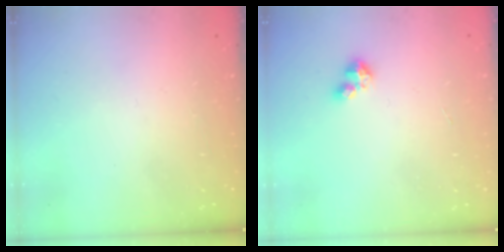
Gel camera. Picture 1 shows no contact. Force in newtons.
{"total": 2.8, "press": 2.8, "slide": 0.2}